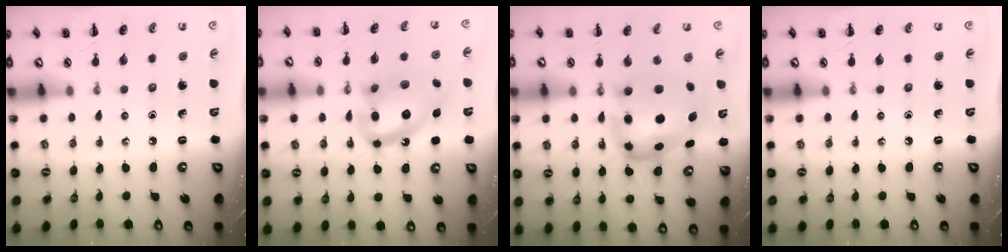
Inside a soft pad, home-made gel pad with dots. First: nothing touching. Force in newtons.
{"total": 15.4, "press": 15.2, "slide": 2.3}
{"total": 6.9, "press": 6.7, "slide": 1.6}
{"total": 0.0}